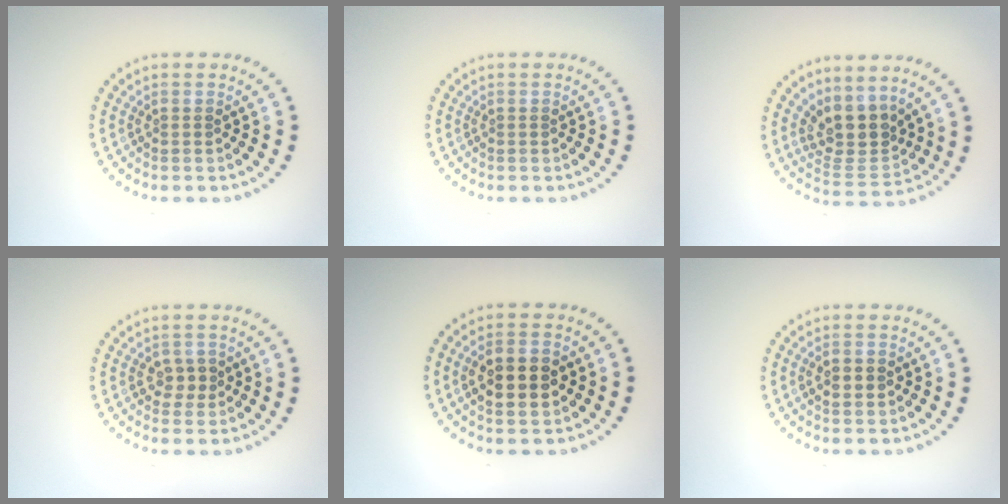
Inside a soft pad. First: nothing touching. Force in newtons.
{"total": 0.0}
{"total": 4.0, "press": 3.2, "slide": 2.3}
{"total": 1.8, "press": 1.7, "slide": 0.5}
{"total": 3.9, "press": 3.9, "slide": 0.3}
{"total": 2.3, "press": 2.2, "slide": 0.1}